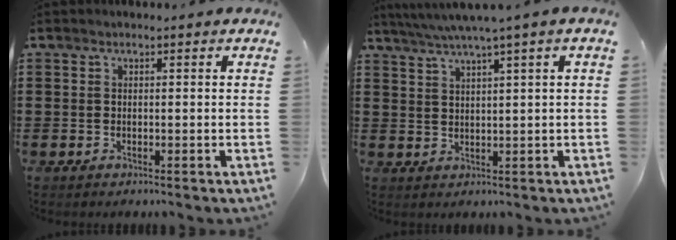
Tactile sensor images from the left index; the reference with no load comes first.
{"total": 3.2, "force": [2.0, -0.6, 2.4], "torque": [-0.051, -0.007, 0.033]}